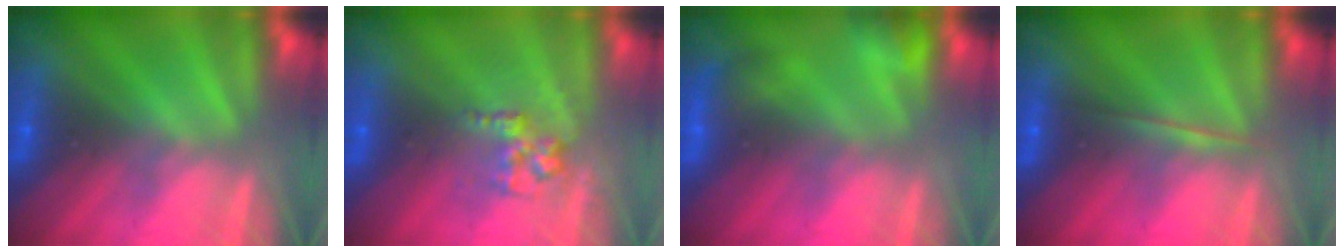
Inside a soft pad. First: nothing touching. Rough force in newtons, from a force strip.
{"total": 2.9}
{"total": 4.8}
{"total": 1.8}